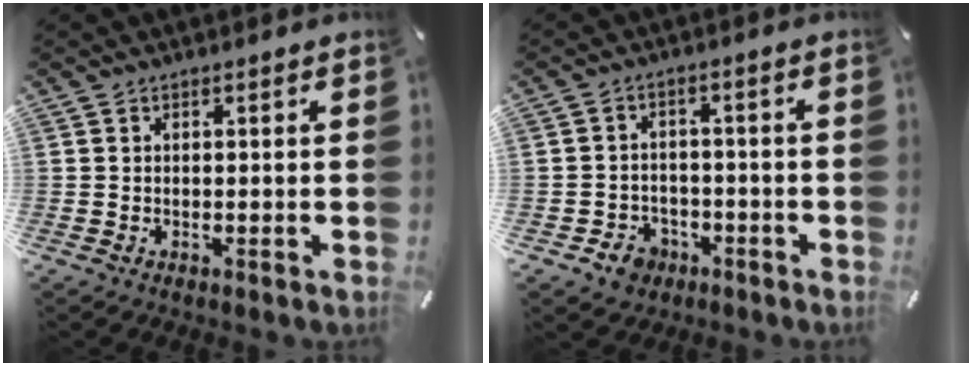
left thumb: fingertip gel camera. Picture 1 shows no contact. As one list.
[{"total": 5.4, "force": [-2.7, 4.4, 1.6], "torque": [-0.039, 0.015, -0.050]}]